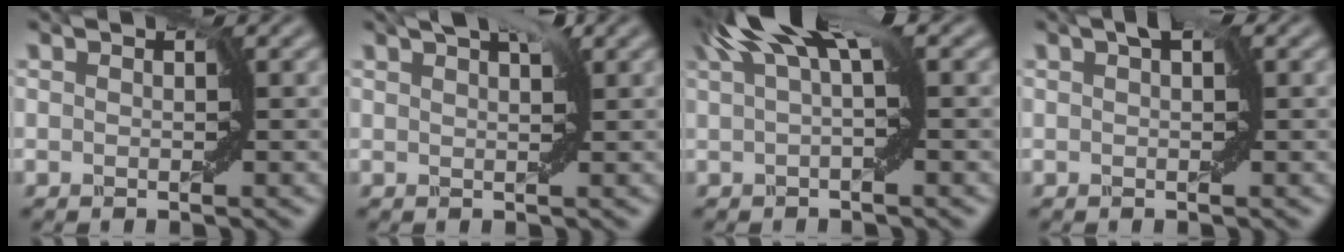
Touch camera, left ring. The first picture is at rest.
{"total": 2.2, "force": [1.5, 0.5, 1.6], "torque": [-0.022, 0.011, 0.008]}
{"total": 6.0, "force": [2.4, 1.2, 5.4], "torque": [-0.091, 0.021, 0.036]}
{"total": 1.5, "force": [0.6, 0.5, 1.2], "torque": [-0.019, 0.006, 0.004]}